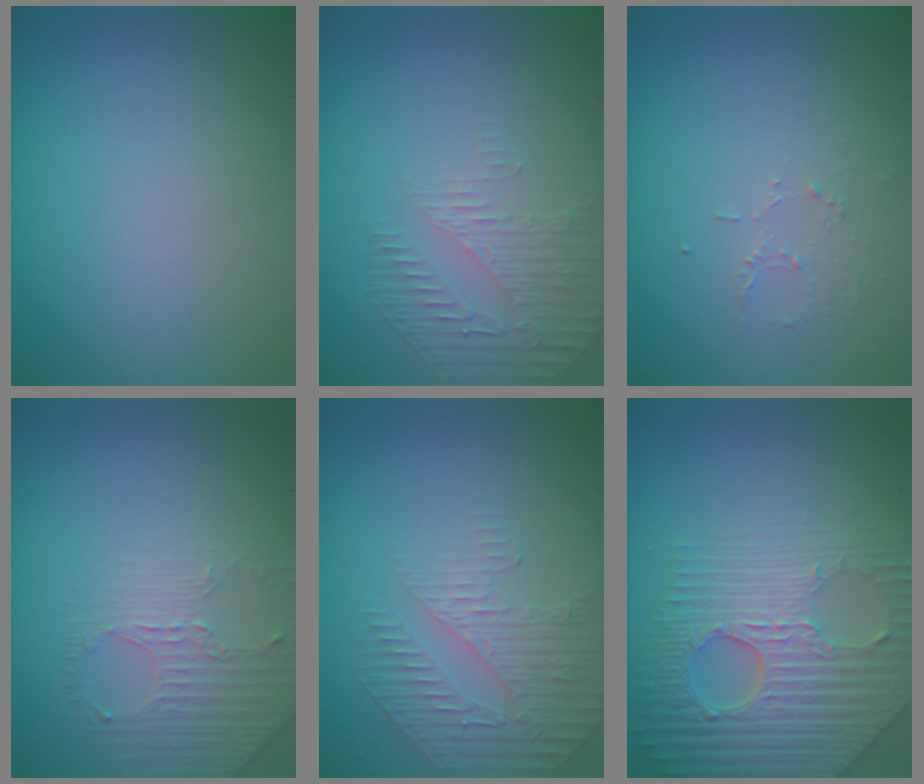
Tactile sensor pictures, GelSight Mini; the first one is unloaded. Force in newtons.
{"total": 1.8, "press": 1.1, "slide": 1.5}
{"total": 1.0, "press": 0.5, "slide": 0.9}
{"total": 1.6, "press": 1.0, "slide": 1.2}
{"total": 2.2, "press": 1.7, "slide": 1.4}
{"total": 8.2, "press": 5.7, "slide": 5.9}